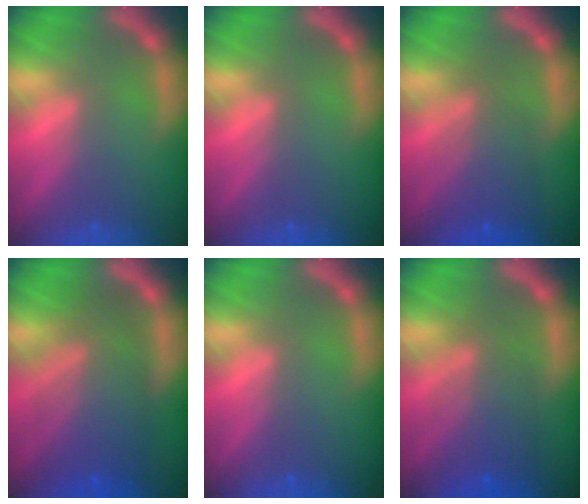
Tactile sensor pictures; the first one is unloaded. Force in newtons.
{"total": 0.0}
{"total": 5.6}
{"total": 9.0}
{"total": 0.0}
{"total": 6.5}